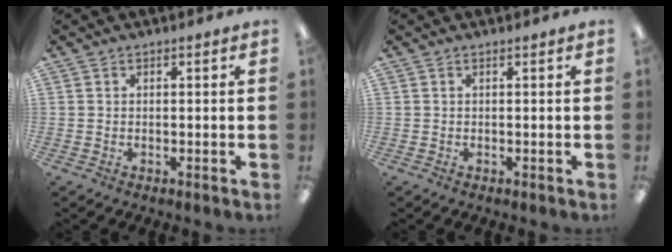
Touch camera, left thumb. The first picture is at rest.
{"total": 0.0}